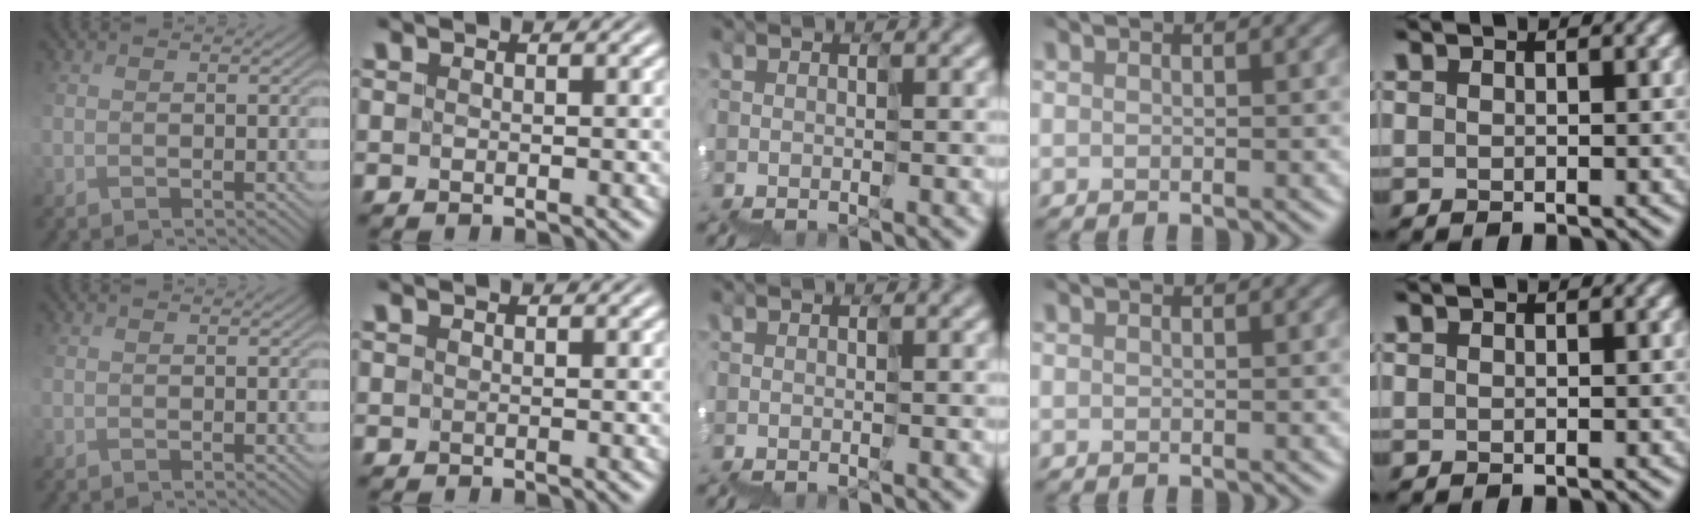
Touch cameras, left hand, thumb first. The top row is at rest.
{}